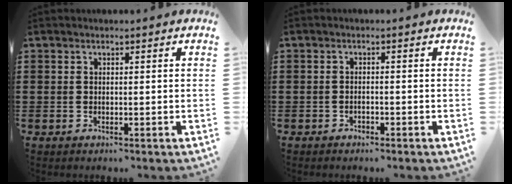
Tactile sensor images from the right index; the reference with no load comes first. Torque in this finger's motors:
{"motor_torque": [0.46, 0.57, -0.12, -0.05]}